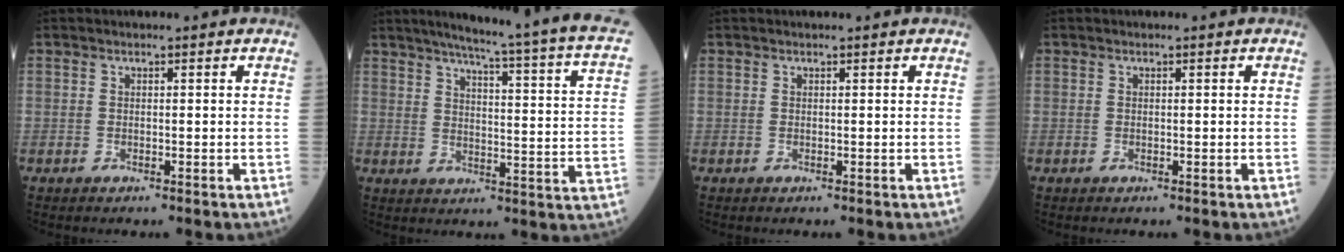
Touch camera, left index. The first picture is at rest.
{"total": 22.2, "force": [17.8, -0.9, 13.2], "torque": [-0.189, -0.045, 0.208]}
{"total": 0.5, "force": [0.5, 0.0, 0.2], "torque": [-0.006, 0.007, 0.009]}
{"total": 0.0}